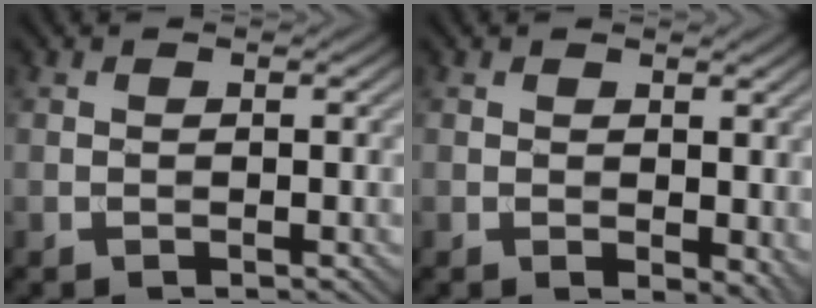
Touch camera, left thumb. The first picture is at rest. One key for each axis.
{"total": 3.5, "fx": 0.0, "fy": 2.1, "fz": 2.8, "tx": -0.030, "ty": -0.010, "tz": 0.006}